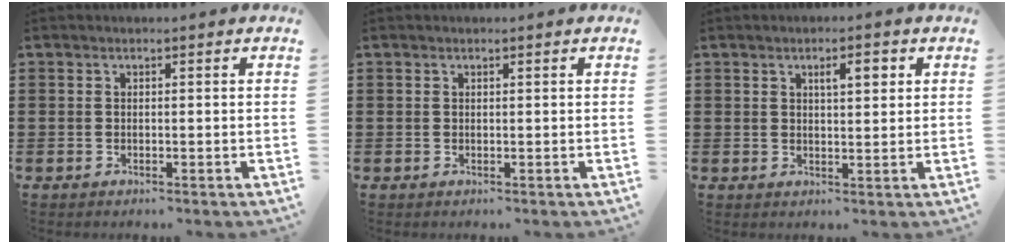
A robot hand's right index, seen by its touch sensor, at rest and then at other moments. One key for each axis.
{"total": 0.0}
{"total": 3.3, "fx": 1.3, "fy": 1.0, "fz": 2.8, "tx": -0.042, "ty": 0.001, "tz": 0.015}